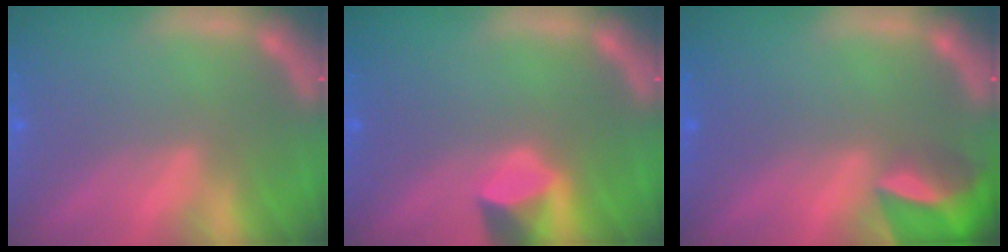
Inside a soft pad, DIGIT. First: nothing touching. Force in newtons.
{"total": 2.4}
{"total": 5.5}